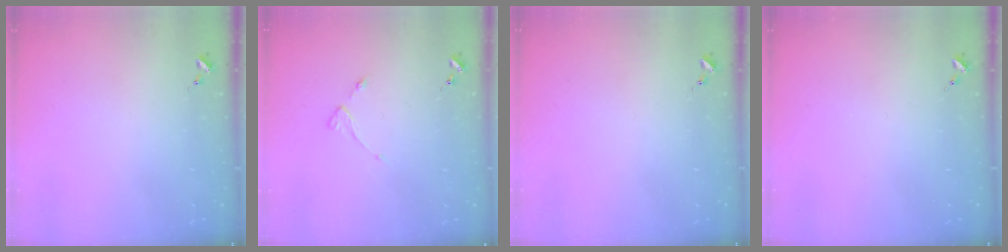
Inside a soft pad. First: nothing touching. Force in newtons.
{"total": 2.8, "press": 2.7, "slide": 0.5}
{"total": 0.0}
{"total": 0.0}